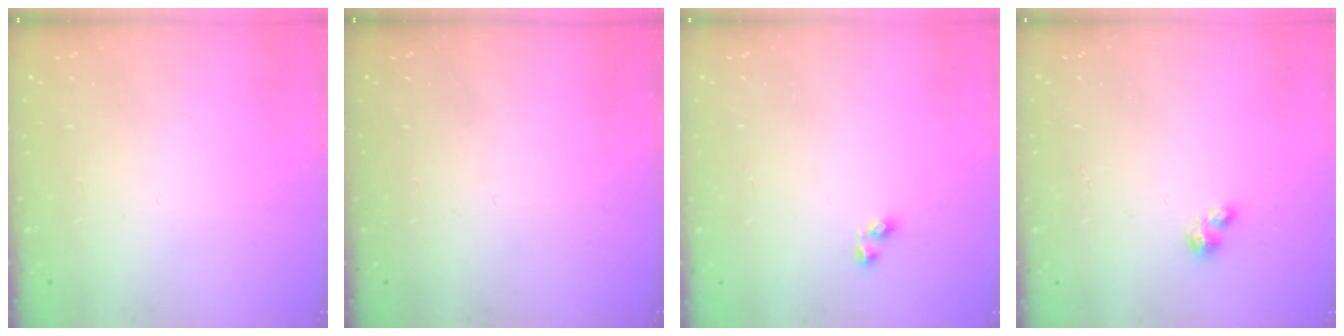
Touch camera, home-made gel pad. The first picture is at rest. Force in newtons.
{"total": 0.0}
{"total": 2.4, "press": 2.1, "slide": 1.2}
{"total": 1.6, "press": 1.6, "slide": 0.2}